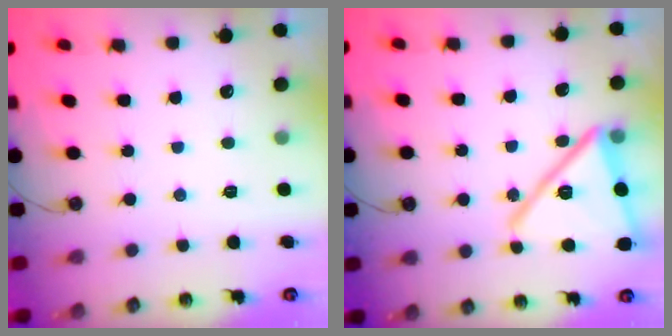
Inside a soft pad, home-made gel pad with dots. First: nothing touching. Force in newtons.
{"total": 19.7, "press": 19.7, "slide": 1.3}